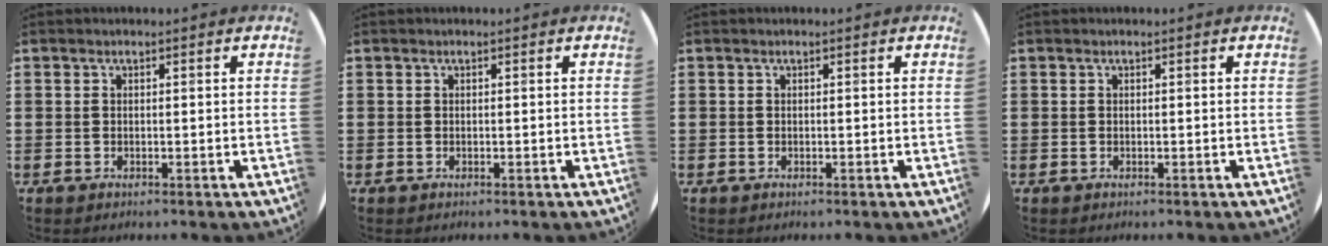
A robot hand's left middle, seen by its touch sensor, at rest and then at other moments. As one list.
[{"total": 0.0}, {"total": 0.0}, {"total": 0.0}]